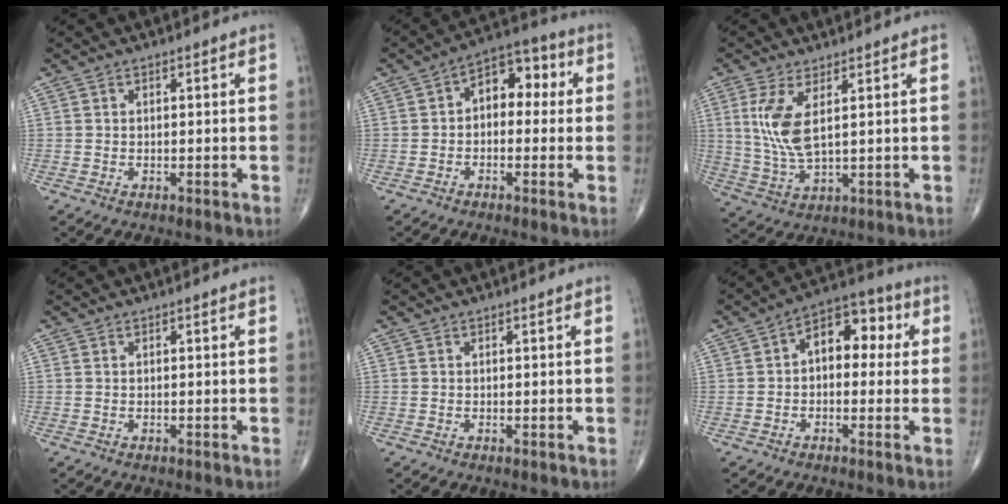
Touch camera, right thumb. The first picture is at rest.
{"total": 8.7, "force": [0.9, 5.8, 6.5], "torque": [-0.058, 0.034, -0.001]}
{"total": 8.4, "force": [2.4, 3.0, 7.4], "torque": [-0.168, -0.016, 0.057]}
{"total": 0.0}
{"total": 0.0}
{"total": 10.1, "force": [1.4, 6.4, 7.7], "torque": [-0.075, 0.034, 0.009]}